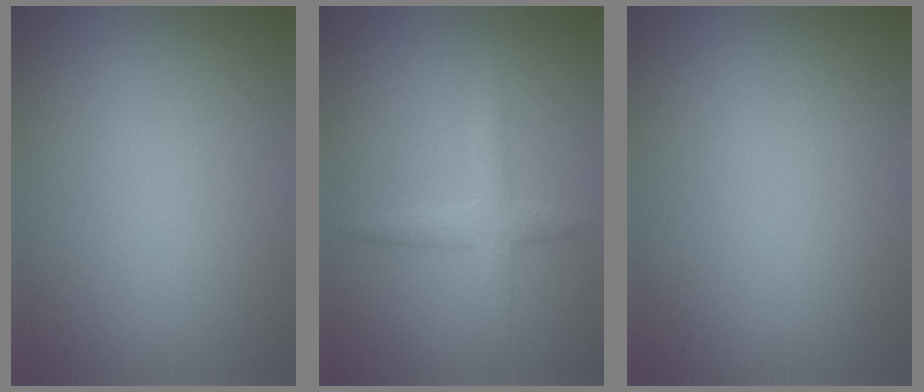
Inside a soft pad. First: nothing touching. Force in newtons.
{"total": 2.5, "press": 2.5, "slide": 0.1}
{"total": 0.0}